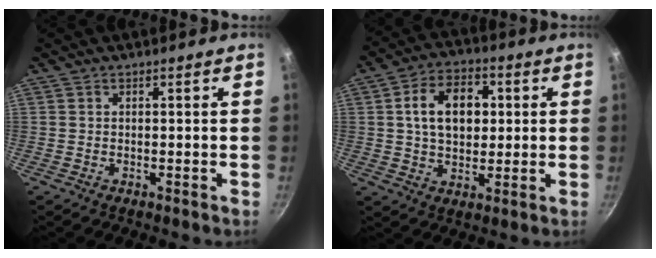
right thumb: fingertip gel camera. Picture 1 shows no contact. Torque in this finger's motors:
{"motor_torque": [-0.38, 0.57, 0.59, -0.25, 0.07]}